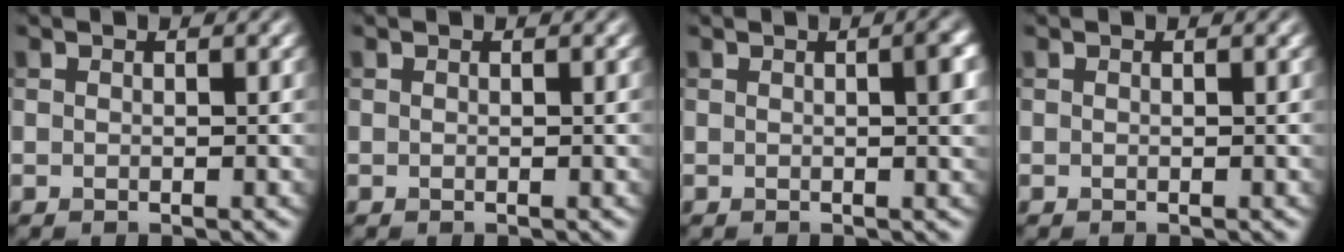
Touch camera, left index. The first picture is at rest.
{"total": 0.0}
{"total": 2.7, "force": [0.4, 0.6, 2.6], "torque": [-0.026, 0.008, 0.003]}
{"total": 0.0}